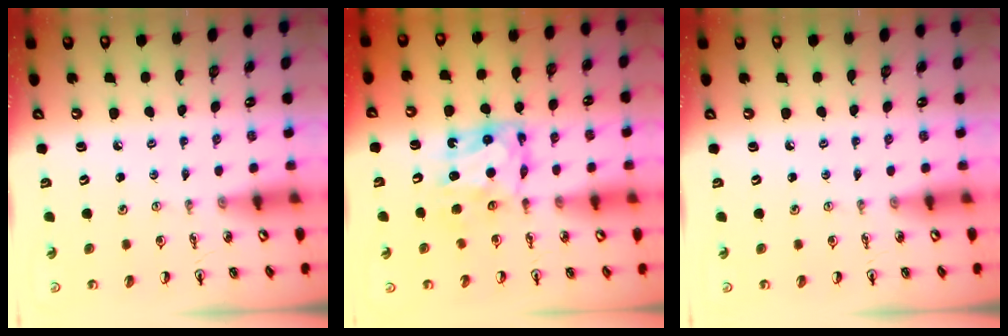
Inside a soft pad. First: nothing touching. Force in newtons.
{"total": 7.4, "press": 7.4, "slide": 0.7}
{"total": 0.0}